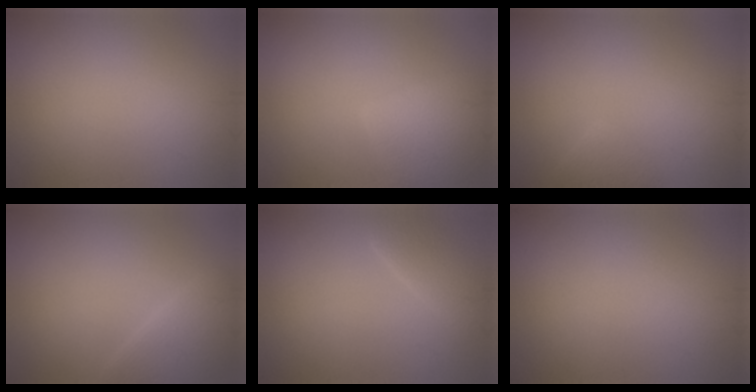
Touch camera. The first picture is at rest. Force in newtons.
{"total": 4.2, "press": 4.2, "slide": 0.3}
{"total": 1.5, "press": 1.5, "slide": 0.1}
{"total": 2.8, "press": 2.8, "slide": 0.1}
{"total": 2.5, "press": 2.5, "slide": 0.1}
{"total": 0.0}